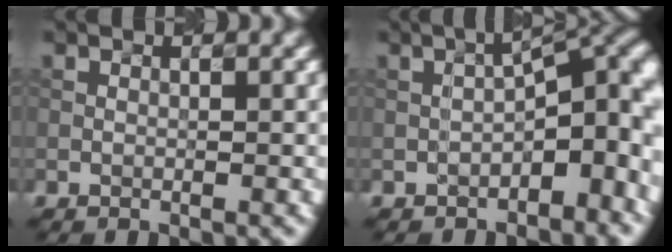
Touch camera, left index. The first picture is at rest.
{"total": 5.8, "force": [-1.3, 2.3, 5.2], "torque": [-0.069, 0.020, -0.019]}